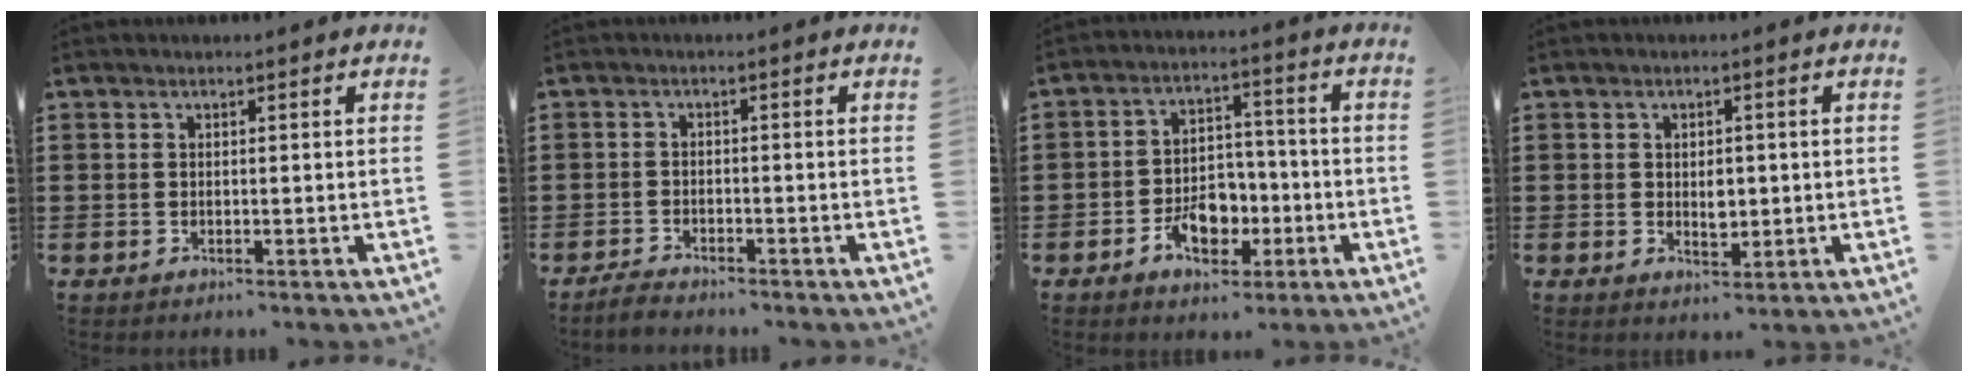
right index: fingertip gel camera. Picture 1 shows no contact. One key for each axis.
{"total": 1.8, "fx": -1.8, "fy": 0.2, "fz": 0.1, "tx": -0.007, "ty": 0.004, "tz": -0.037}
{"total": 7.2, "fx": -3.0, "fy": 4.9, "fz": 4.3, "tx": -0.063, "ty": 0.008, "tz": -0.053}
{"total": 3.1, "fx": 0.1, "fy": 1.8, "fz": 2.6, "tx": -0.034, "ty": -0.002, "tz": -0.002}